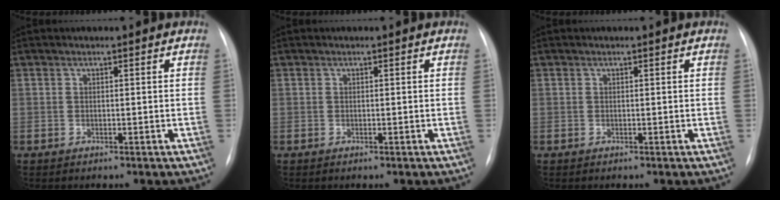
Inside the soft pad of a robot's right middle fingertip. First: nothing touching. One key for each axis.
{"total": 0.0}
{"total": 0.0}